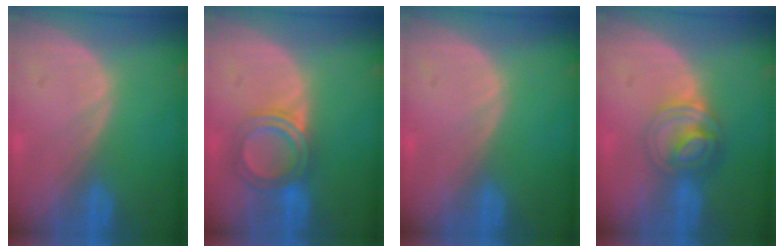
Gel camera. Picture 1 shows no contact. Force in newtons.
{"total": 5.1, "press": 5.1, "slide": 0.3}
{"total": 0.0}
{"total": 6.3, "press": 5.5, "slide": 3.2}